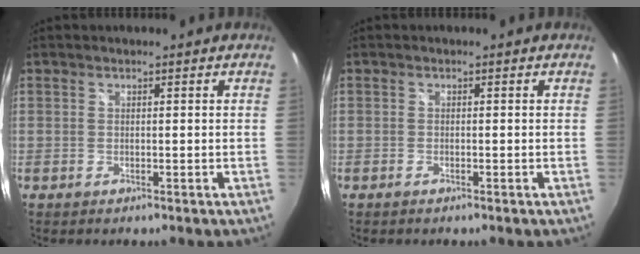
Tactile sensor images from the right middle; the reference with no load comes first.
{"total": 0.7, "force": [-0.5, 0.0, 0.4], "torque": [-0.008, -0.001, -0.013]}